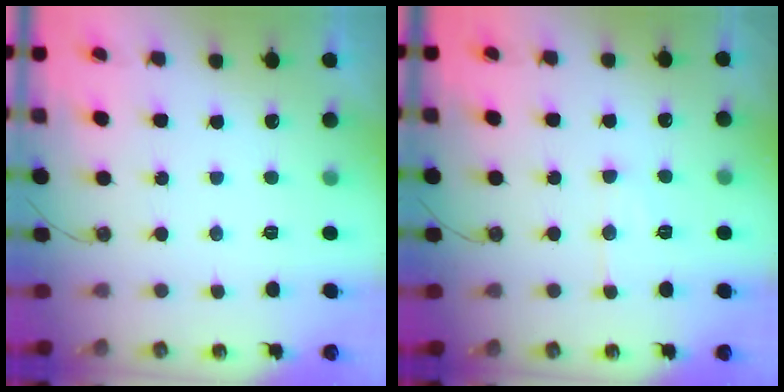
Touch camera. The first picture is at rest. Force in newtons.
{"total": 6.8, "press": 6.8, "slide": 0.5}